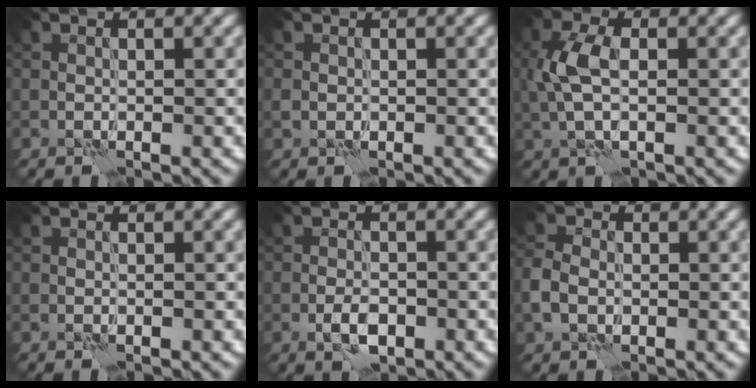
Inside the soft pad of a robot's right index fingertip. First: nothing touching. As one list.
[{"total": 0.7, "force": [0.1, 0.7, 0.1], "torque": [-0.002, -0.003, -0.001]}, {"total": 3.7, "force": [0.5, 2.0, 3.0], "torque": [-0.071, 0.006, 0.007]}, {"total": 0.0}, {"total": 2.2, "force": [-1.0, 1.2, 1.6], "torque": [-0.029, 0.000, -0.021]}, {"total": 2.9, "force": [-0.4, 2.4, 1.6], "torque": [-0.043, 0.002, -0.018]}]